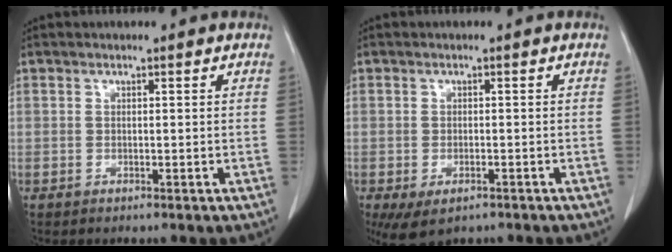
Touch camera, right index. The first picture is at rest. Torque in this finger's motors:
{"motor_torque": [1.11, -1.02, 0.36, 0.12]}